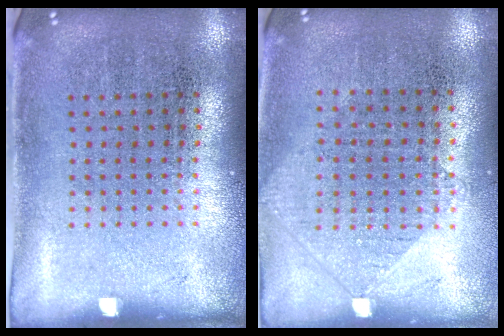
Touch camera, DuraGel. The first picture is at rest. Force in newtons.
{"total": 1.0, "press": 0.9, "slide": 0.4}